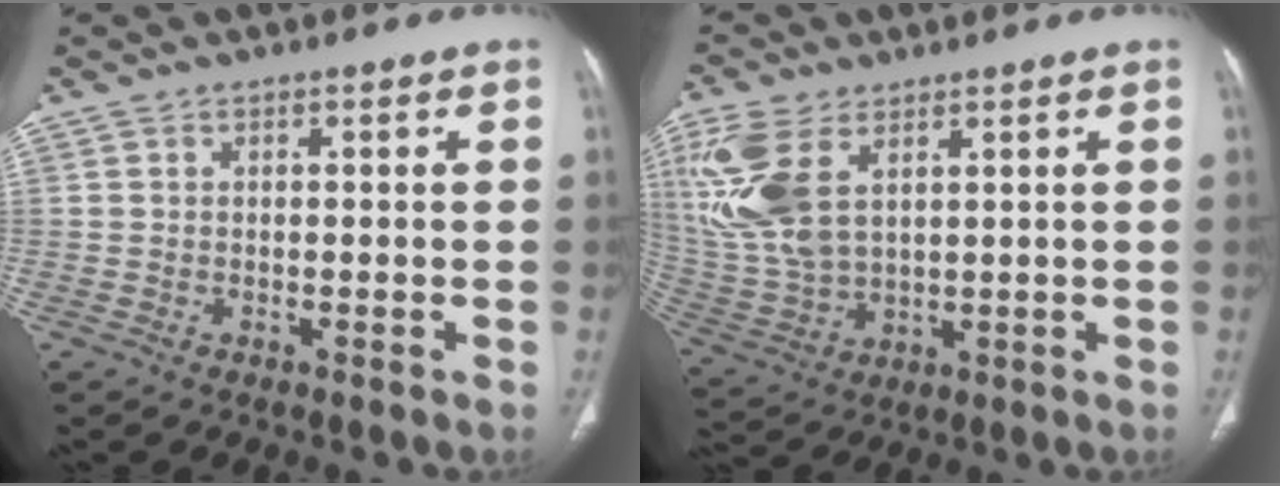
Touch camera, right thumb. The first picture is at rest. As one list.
[{"total": 14.8, "force": [5.8, 8.2, 10.8], "torque": [-0.256, -0.012, 0.130]}]